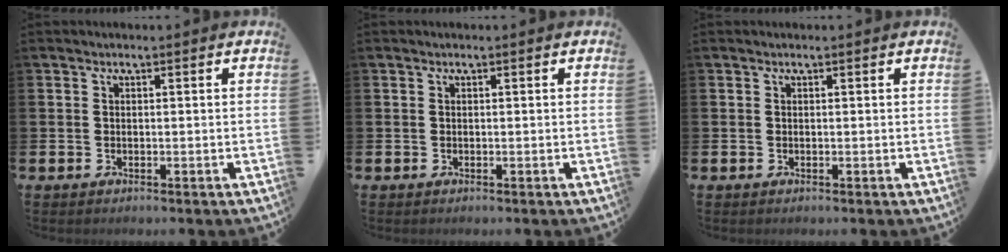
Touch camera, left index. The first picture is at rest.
{"total": 0.0}
{"total": 0.0}